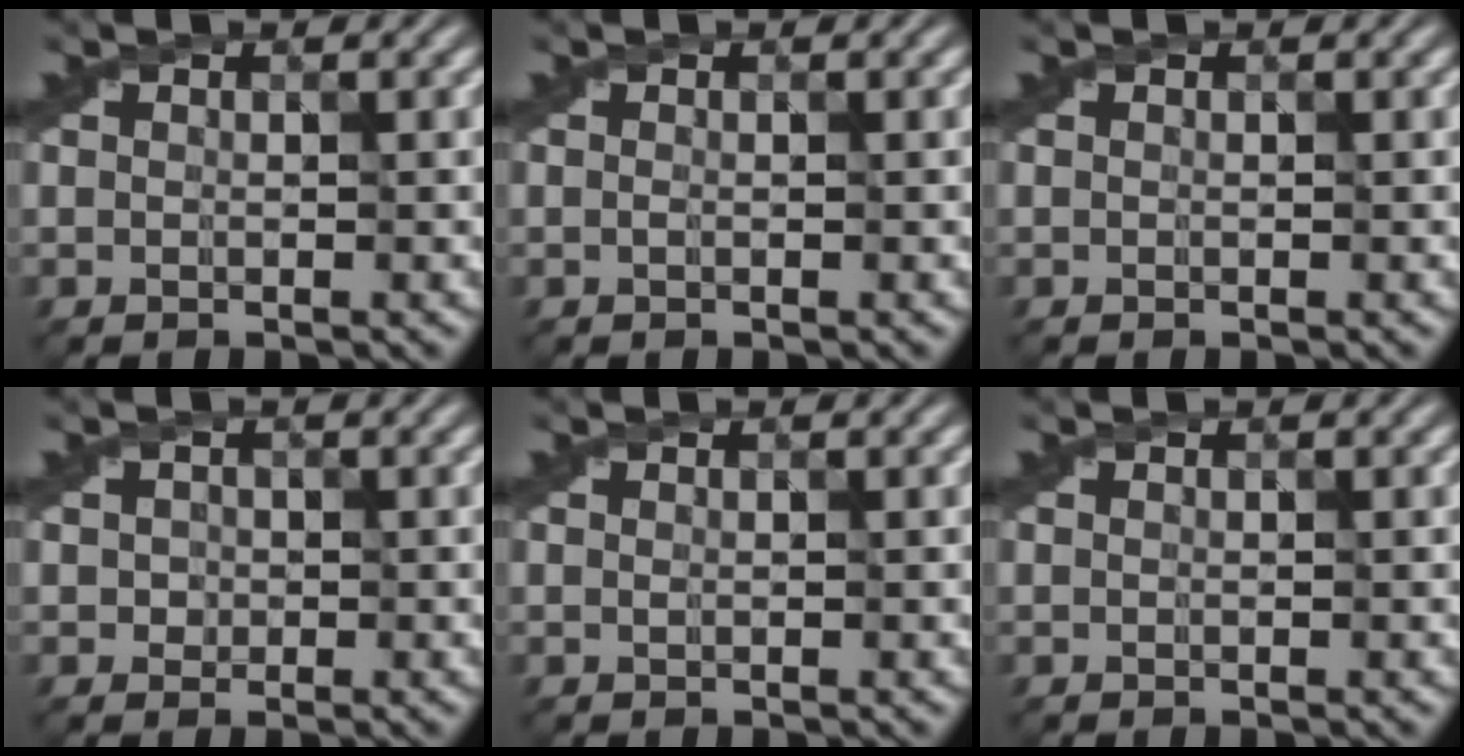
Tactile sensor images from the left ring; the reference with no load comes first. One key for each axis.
{"total": 0.0}
{"total": 0.0}
{"total": 1.0, "fx": 0.2, "fy": 1.0, "fz": 0.1, "tx": 0.010, "ty": -0.001, "tz": -0.001}
{"total": 0.0}
{"total": 0.0}